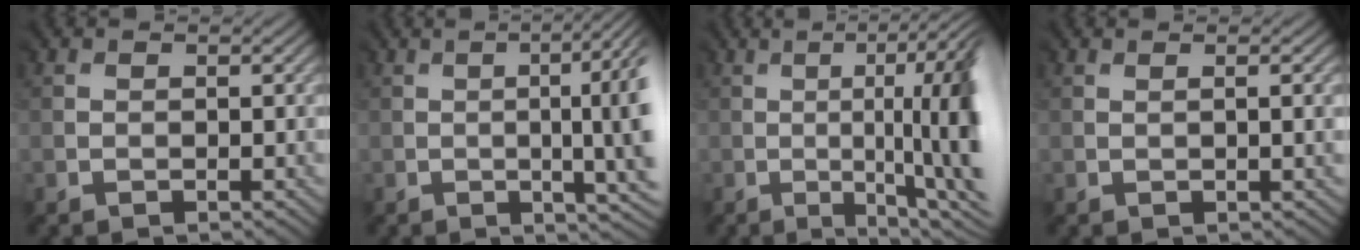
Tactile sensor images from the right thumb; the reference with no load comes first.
{"total": 10.4, "force": [-0.3, 3.2, 9.9], "torque": [-0.103, 0.006, -0.002]}
{"total": 14.3, "force": [-0.6, 3.7, 13.8], "torque": [-0.156, 0.005, 0.000]}
{"total": 0.8, "force": [0.4, -0.1, 0.6], "torque": [-0.003, 0.004, 0.003]}